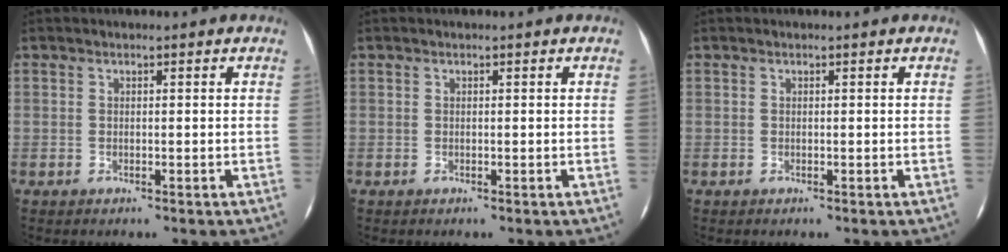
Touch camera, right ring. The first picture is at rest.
{"total": 0.0}
{"total": 0.0}